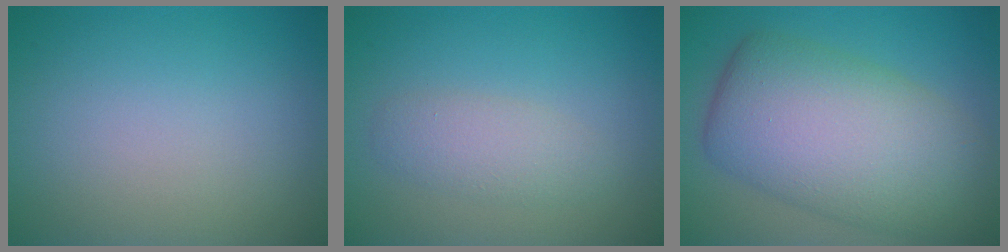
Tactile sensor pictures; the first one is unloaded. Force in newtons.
{"total": 2.3, "press": 2.3, "slide": 0.1}
{"total": 10.7, "press": 10.7, "slide": 0.3}